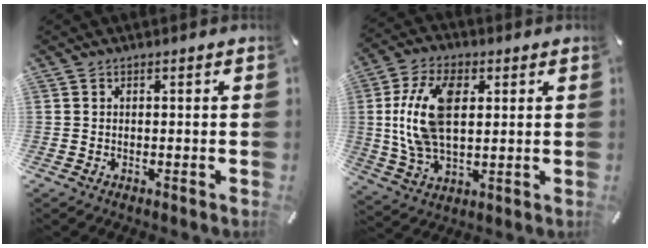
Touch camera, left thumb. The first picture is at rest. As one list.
[{"total": 15.3, "force": [2.7, 9.3, 11.9], "torque": [-0.275, 0.005, 0.043]}]